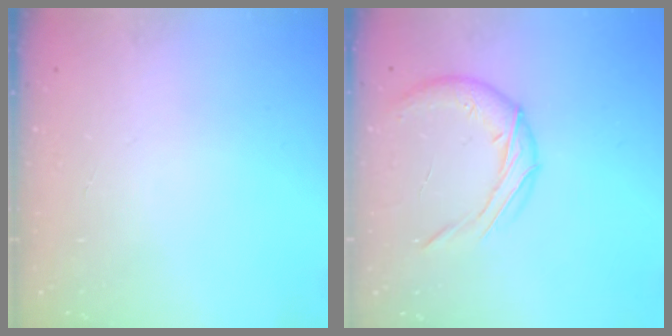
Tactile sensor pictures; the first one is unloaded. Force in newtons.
{"total": 10.8, "press": 10.8, "slide": 0.4}